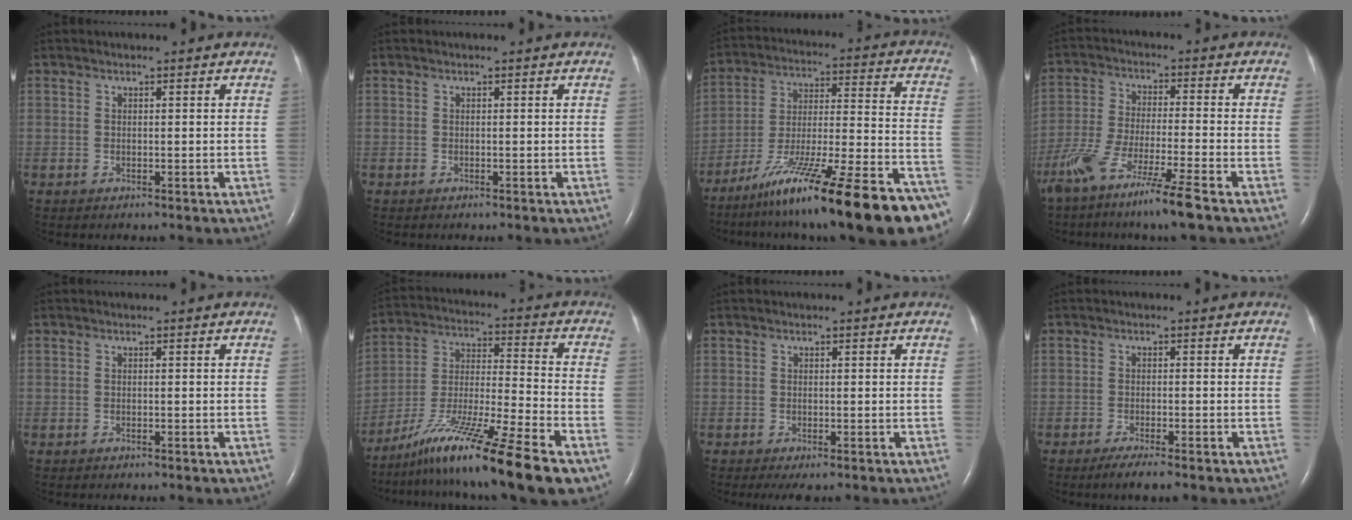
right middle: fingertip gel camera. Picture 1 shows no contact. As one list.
[{"total": 0.0}, {"total": 26.8, "force": [-20.0, 1.6, 17.7], "torque": [-0.209, -0.010, -0.322]}, {"total": 11.7, "force": [-8.1, -0.6, 8.4], "torque": [-0.161, -0.038, -0.148]}, {"total": 0.0}, {"total": 18.4, "force": [-12.9, -0.6, 13.0], "torque": [-0.234, -0.036, -0.230]}, {"total": 2.1, "force": [-1.3, 0.5, 1.5], "torque": [-0.024, -0.006, -0.019]}, {"total": 4.0, "force": [-2.9, 0.3, 2.8], "torque": [-0.049, -0.011, -0.042]}]